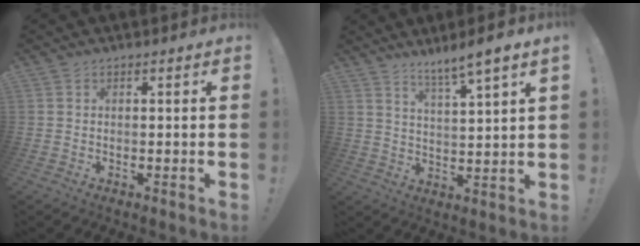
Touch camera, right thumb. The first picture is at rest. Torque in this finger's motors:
{"motor_torque": [1.20, 1.21, 0.19, 0.18, 0.08]}